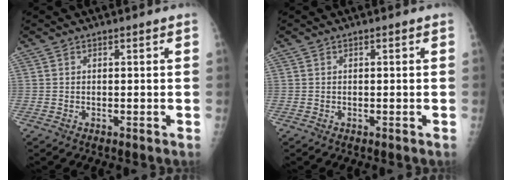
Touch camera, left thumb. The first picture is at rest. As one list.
[{"total": 0.0}]